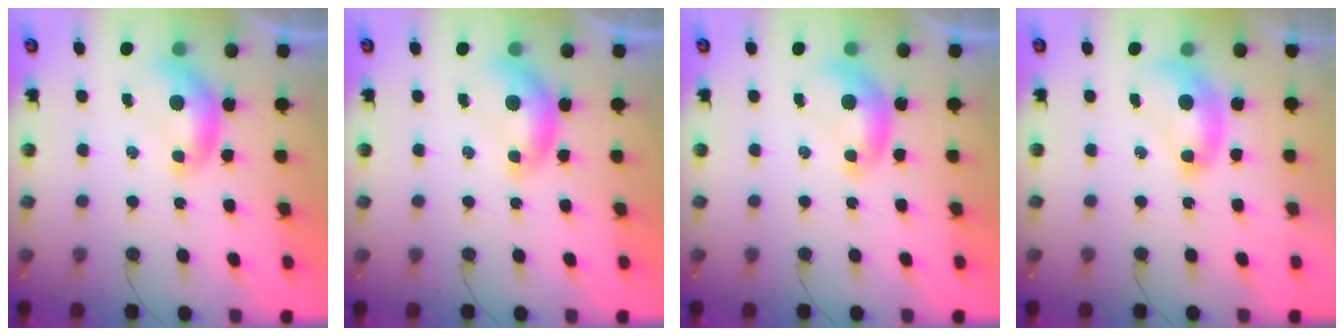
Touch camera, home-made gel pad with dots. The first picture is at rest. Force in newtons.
{"total": 0.8, "press": 0.8, "slide": 0.2}
{"total": 0.0}
{"total": 2.7, "press": 2.7, "slide": 0.1}